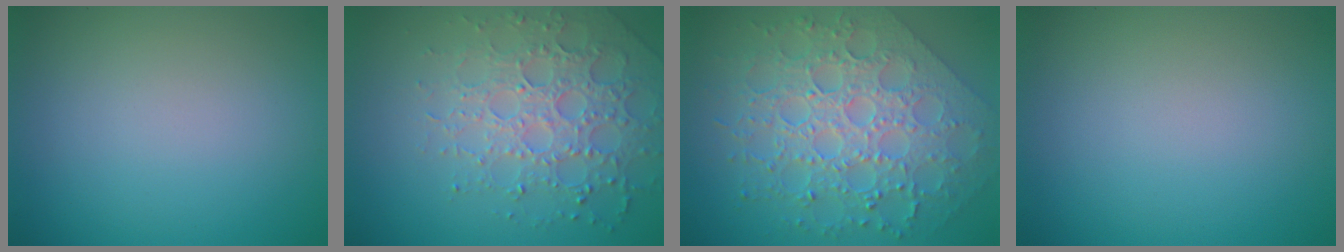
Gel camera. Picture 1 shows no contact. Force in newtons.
{"total": 4.3, "press": 4.2, "slide": 0.9}
{"total": 8.4, "press": 6.1, "slide": 5.8}
{"total": 0.0}